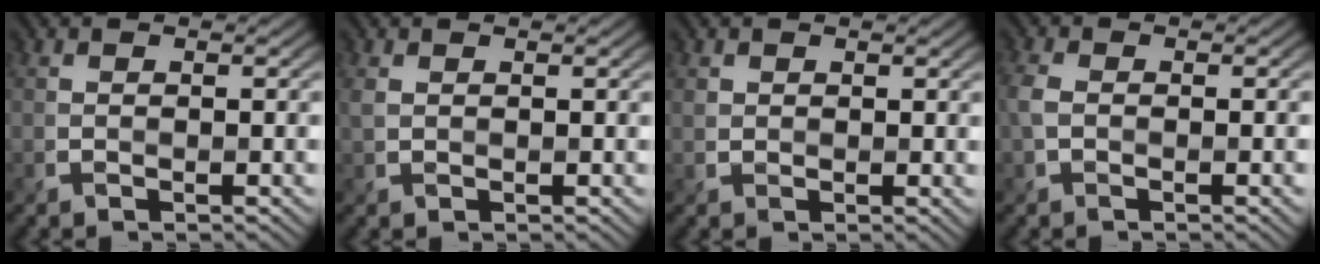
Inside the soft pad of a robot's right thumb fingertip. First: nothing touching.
{"total": 1.1, "force": [0.6, 0.7, 0.6], "torque": [-0.021, 0.002, 0.013]}
{"total": 1.2, "force": [0.7, 0.9, 0.2], "torque": [-0.001, -0.003, 0.015]}
{"total": 2.4, "force": [-0.5, 1.3, 1.9], "torque": [-0.048, 0.000, -0.014]}